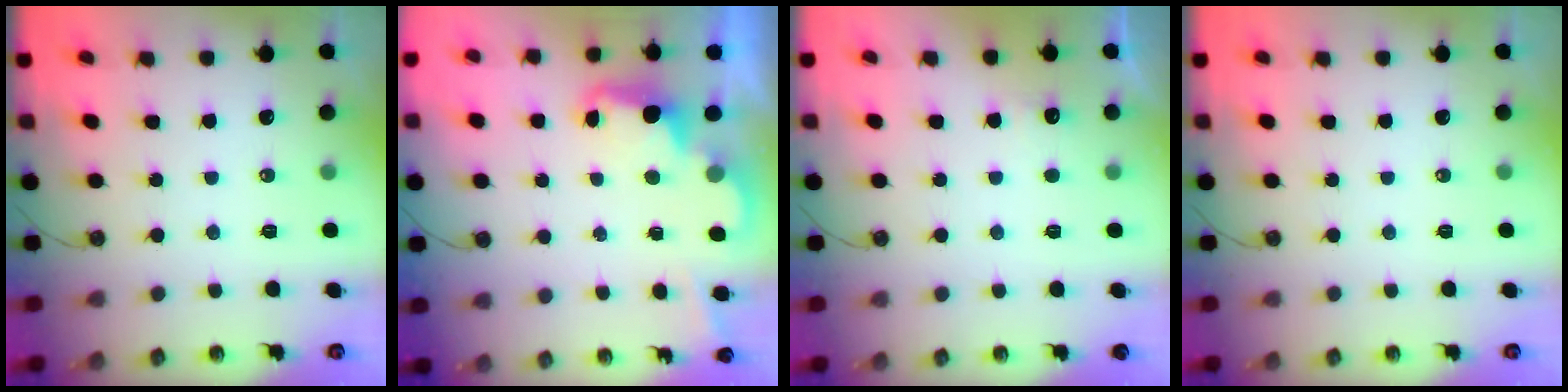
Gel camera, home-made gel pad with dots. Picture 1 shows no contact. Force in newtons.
{"total": 2.4, "press": 2.4, "slide": 0.6}
{"total": 3.6, "press": 3.5, "slide": 0.9}
{"total": 0.0}